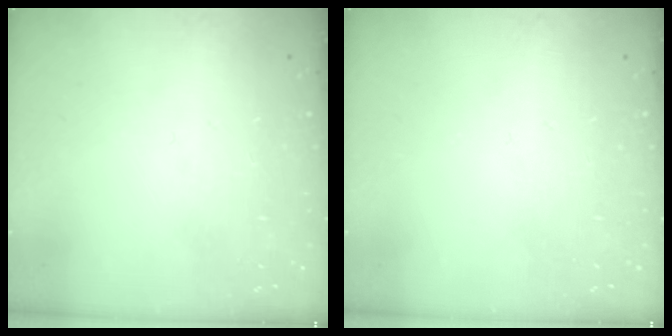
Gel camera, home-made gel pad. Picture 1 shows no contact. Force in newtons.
{"total": 0.0}